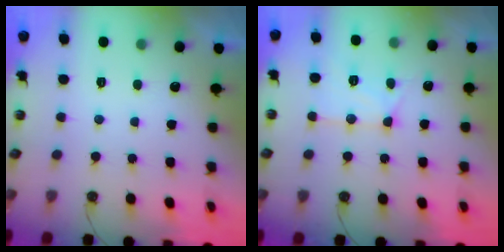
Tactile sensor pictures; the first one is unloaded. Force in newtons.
{"total": 13.7, "press": 13.6, "slide": 0.8}